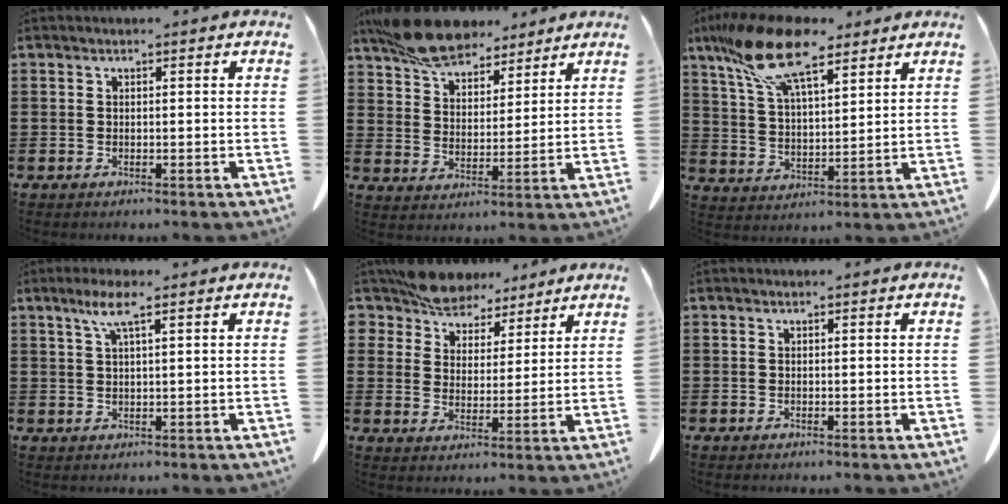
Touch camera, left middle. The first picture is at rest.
{"total": 10.8, "force": [9.3, 3.6, 4.0], "torque": [-0.102, -0.023, 0.178]}
{"total": 14.0, "force": [9.9, 4.5, 8.9], "torque": [-0.204, -0.017, 0.177]}
{"total": 4.1, "force": [2.3, 0.5, 3.4], "torque": [-0.073, 0.005, 0.038]}
{"total": 7.2, "force": [6.6, 2.8, 0.7], "torque": [-0.050, -0.026, 0.124]}
{"total": 0.0}